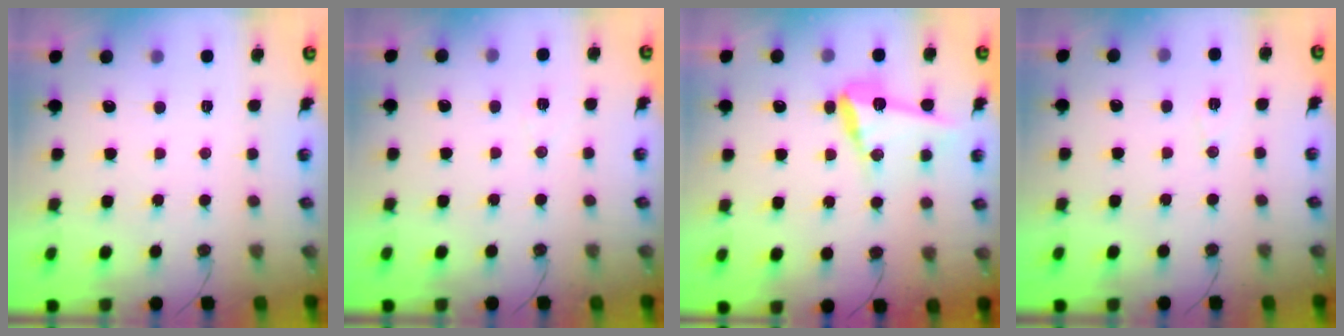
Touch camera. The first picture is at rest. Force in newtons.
{"total": 6.6, "press": 4.8, "slide": 4.5}
{"total": 14.5, "press": 14.4, "slide": 1.2}
{"total": 4.1, "press": 3.7, "slide": 1.7}